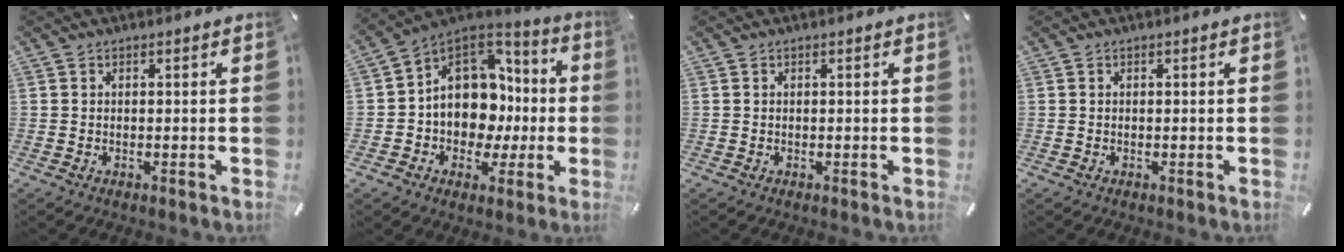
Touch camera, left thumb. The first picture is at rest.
{"total": 13.5, "force": [0.4, 11.9, 6.4], "torque": [-0.106, -0.018, 0.017]}
{"total": 0.0}
{"total": 0.0}